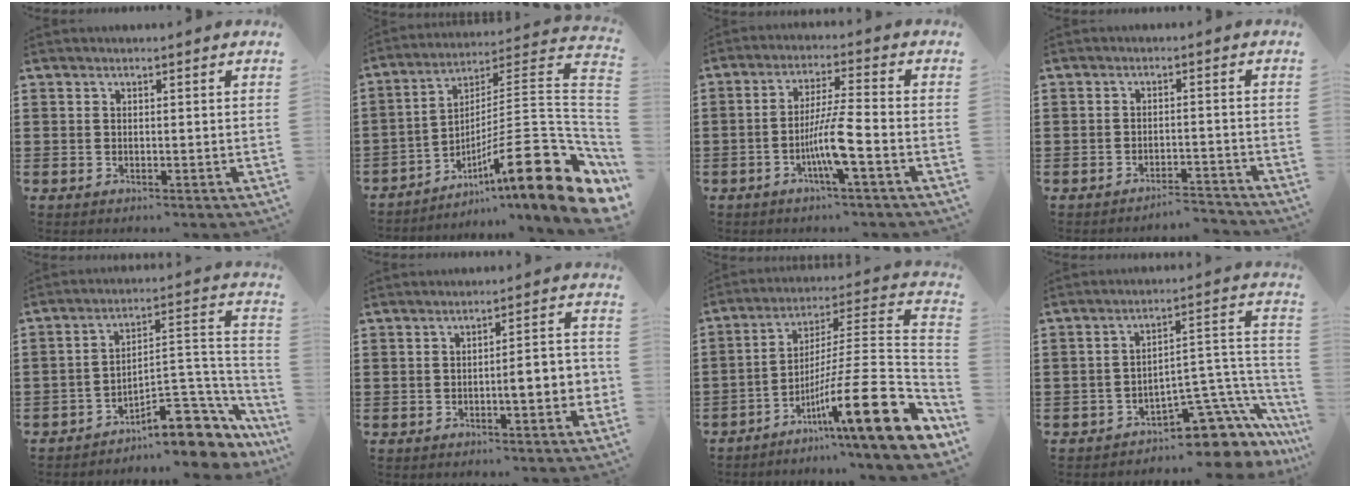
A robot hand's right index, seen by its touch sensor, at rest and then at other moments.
{"total": 17.0, "force": [-7.1, 3.7, 15.0], "torque": [-0.217, -0.008, -0.120]}
{"total": 7.3, "force": [-3.1, 0.2, 6.6], "torque": [-0.129, -0.007, -0.063]}
{"total": 3.4, "force": [-3.4, 0.2, 0.1], "torque": [-0.008, 0.000, -0.072]}
{"total": 11.1, "force": [-8.0, 3.9, 6.6], "torque": [-0.066, 0.018, -0.147]}
{"total": 4.7, "force": [-1.5, 0.7, 4.4], "torque": [-0.066, -0.002, -0.029]}
{"total": 17.0, "force": [-7.3, 1.8, 15.3], "torque": [-0.247, -0.018, -0.130]}
{"total": 9.3, "force": [-6.7, 3.7, 5.3], "torque": [-0.059, 0.007, -0.122]}